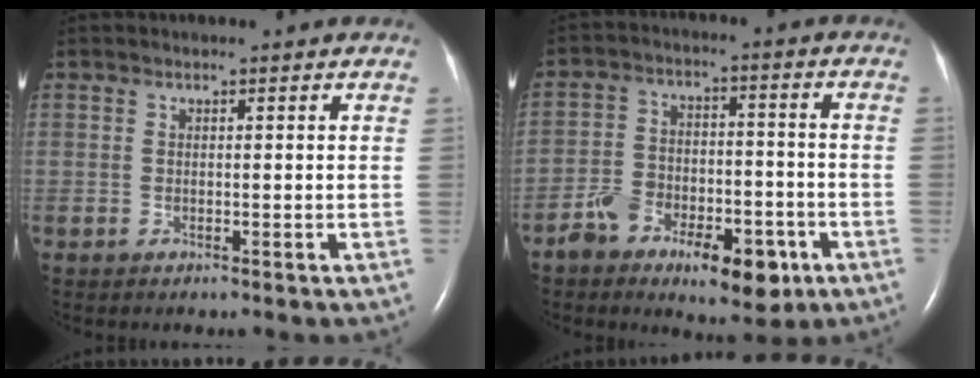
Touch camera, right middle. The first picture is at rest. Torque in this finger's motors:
{"motor_torque": [0.54, -0.51, 0.21, 0.07]}